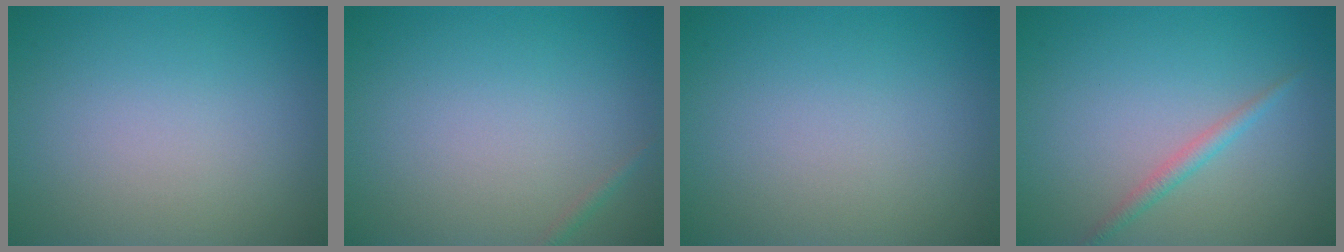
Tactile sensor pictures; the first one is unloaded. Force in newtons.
{"total": 0.5, "press": 0.5, "slide": 0.0}
{"total": 0.0}
{"total": 1.4, "press": 1.4, "slide": 0.1}